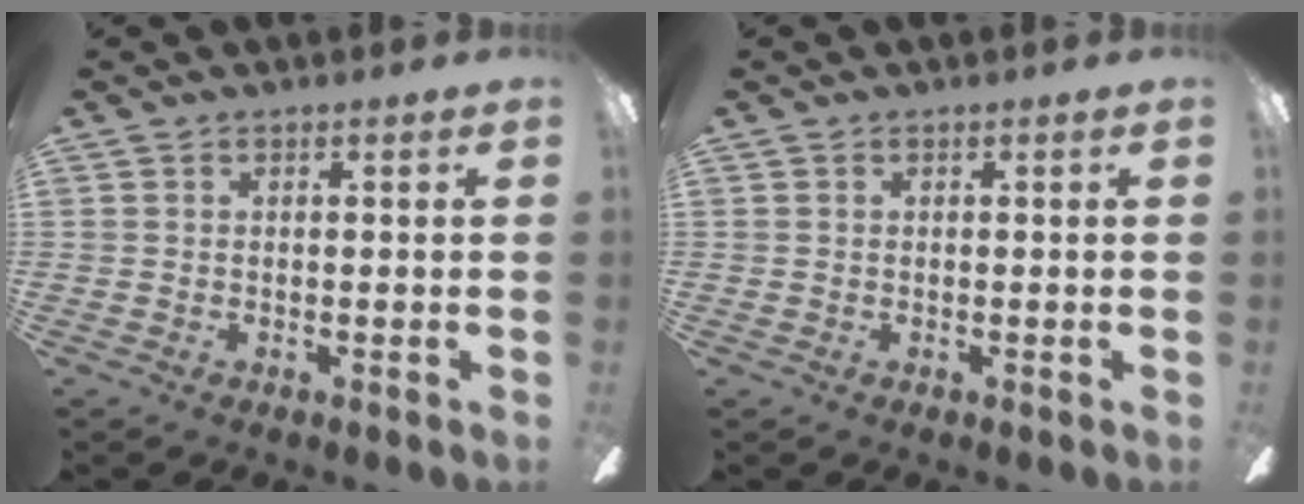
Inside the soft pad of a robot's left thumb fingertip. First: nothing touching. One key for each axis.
{"total": 0.6, "fx": 0.0, "fy": 0.5, "fz": 0.1, "tx": -0.001, "ty": 0.005, "tz": 0.000}